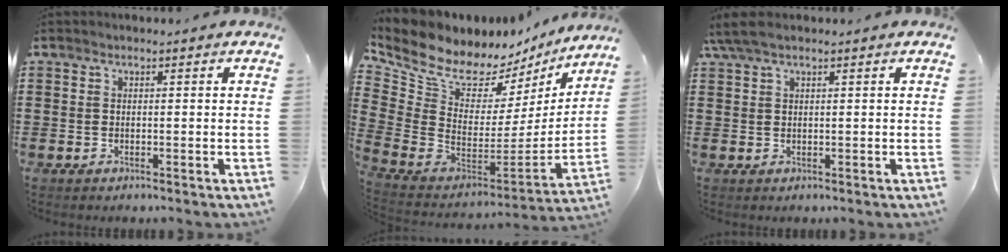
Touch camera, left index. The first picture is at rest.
{"total": 8.2, "force": [7.1, 3.7, 2.0], "torque": [-0.088, -0.072, 0.127]}
{"total": 2.7, "force": [1.6, 0.4, 2.1], "torque": [-0.043, 0.003, 0.030]}